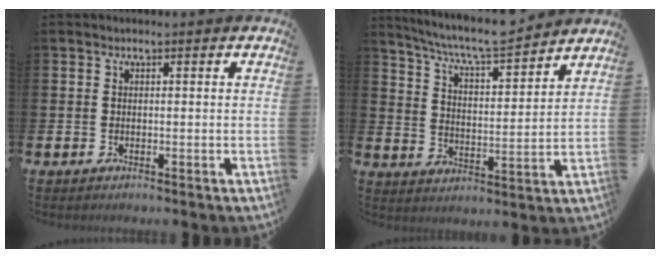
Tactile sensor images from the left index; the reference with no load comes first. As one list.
[{"total": 7.5, "force": [7.1, 0.4, 2.5], "torque": [-0.080, -0.049, 0.124]}]